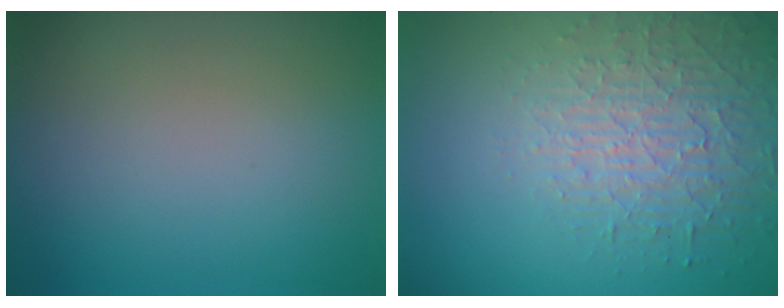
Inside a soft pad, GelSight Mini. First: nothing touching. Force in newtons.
{"total": 4.1, "press": 3.9, "slide": 1.4}